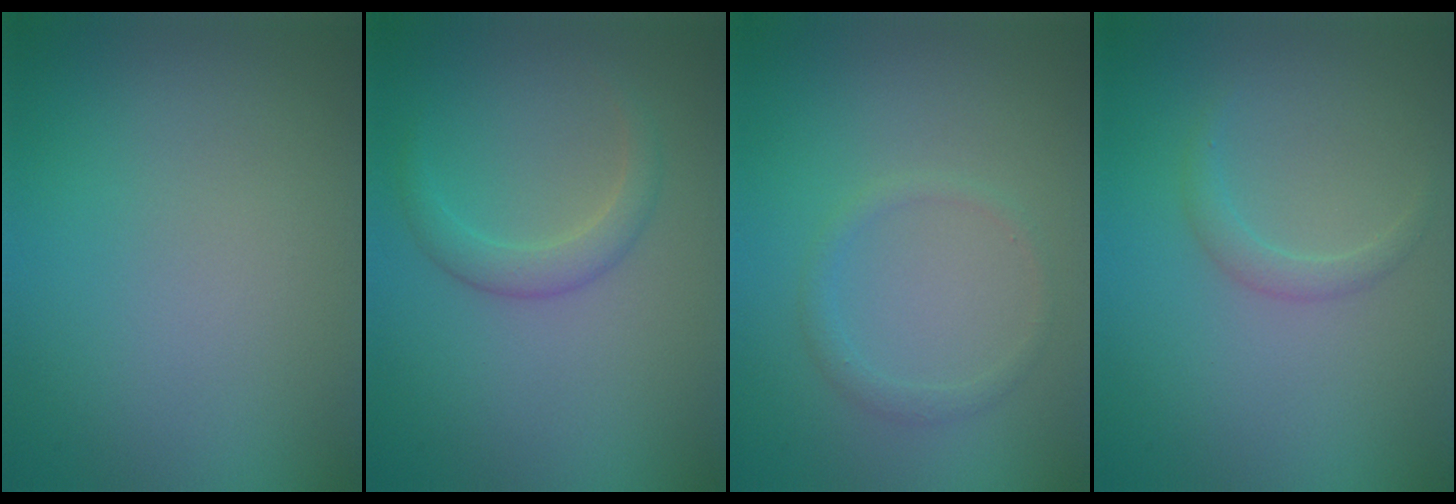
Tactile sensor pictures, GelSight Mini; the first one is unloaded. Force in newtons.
{"total": 2.0, "press": 2.0, "slide": 0.0}
{"total": 1.2, "press": 1.1, "slide": 0.1}
{"total": 1.3, "press": 1.3, "slide": 0.2}